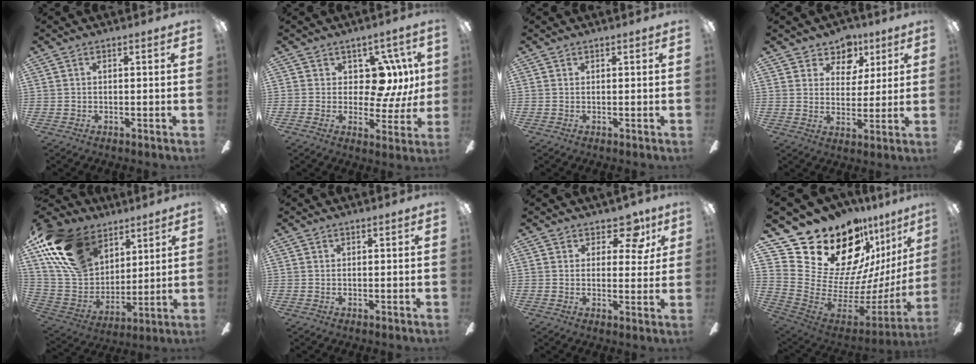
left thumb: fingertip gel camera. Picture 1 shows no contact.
{"total": 10.7, "force": [3.5, 7.0, 7.4], "torque": [-0.106, -0.013, 0.068]}
{"total": 0.0}
{"total": 8.3, "force": [5.3, 6.1, 1.9], "torque": [-0.035, -0.032, 0.101]}
{"total": 20.8, "force": [12.2, 13.1, 10.6], "torque": [-0.238, -0.042, 0.228]}
{"total": 0.0}
{"total": 7.5, "force": [4.4, 4.4, 4.2], "torque": [-0.041, -0.024, 0.072]}
{"total": 27.2, "force": [19.4, 13.8, 13.2], "torque": [-0.216, -0.172, 0.394]}